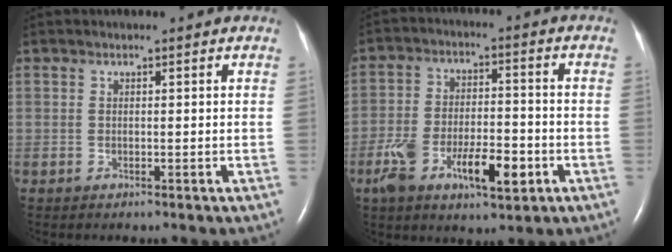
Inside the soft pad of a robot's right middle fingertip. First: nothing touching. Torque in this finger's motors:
{"motor_torque": [1.25, -0.52, 0.28, 0.12]}